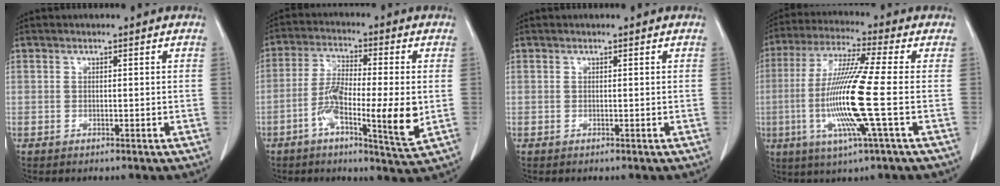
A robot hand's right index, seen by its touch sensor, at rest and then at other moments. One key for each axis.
{"total": 12.0, "fx": -2.6, "fy": 1.7, "fz": 11.6, "tx": -0.203, "ty": -0.008, "tz": -0.050}
{"total": 0.0}
{"total": 14.2, "fx": -2.5, "fy": -0.9, "fz": 14.0, "tx": -0.287, "ty": -0.015, "tz": -0.060}